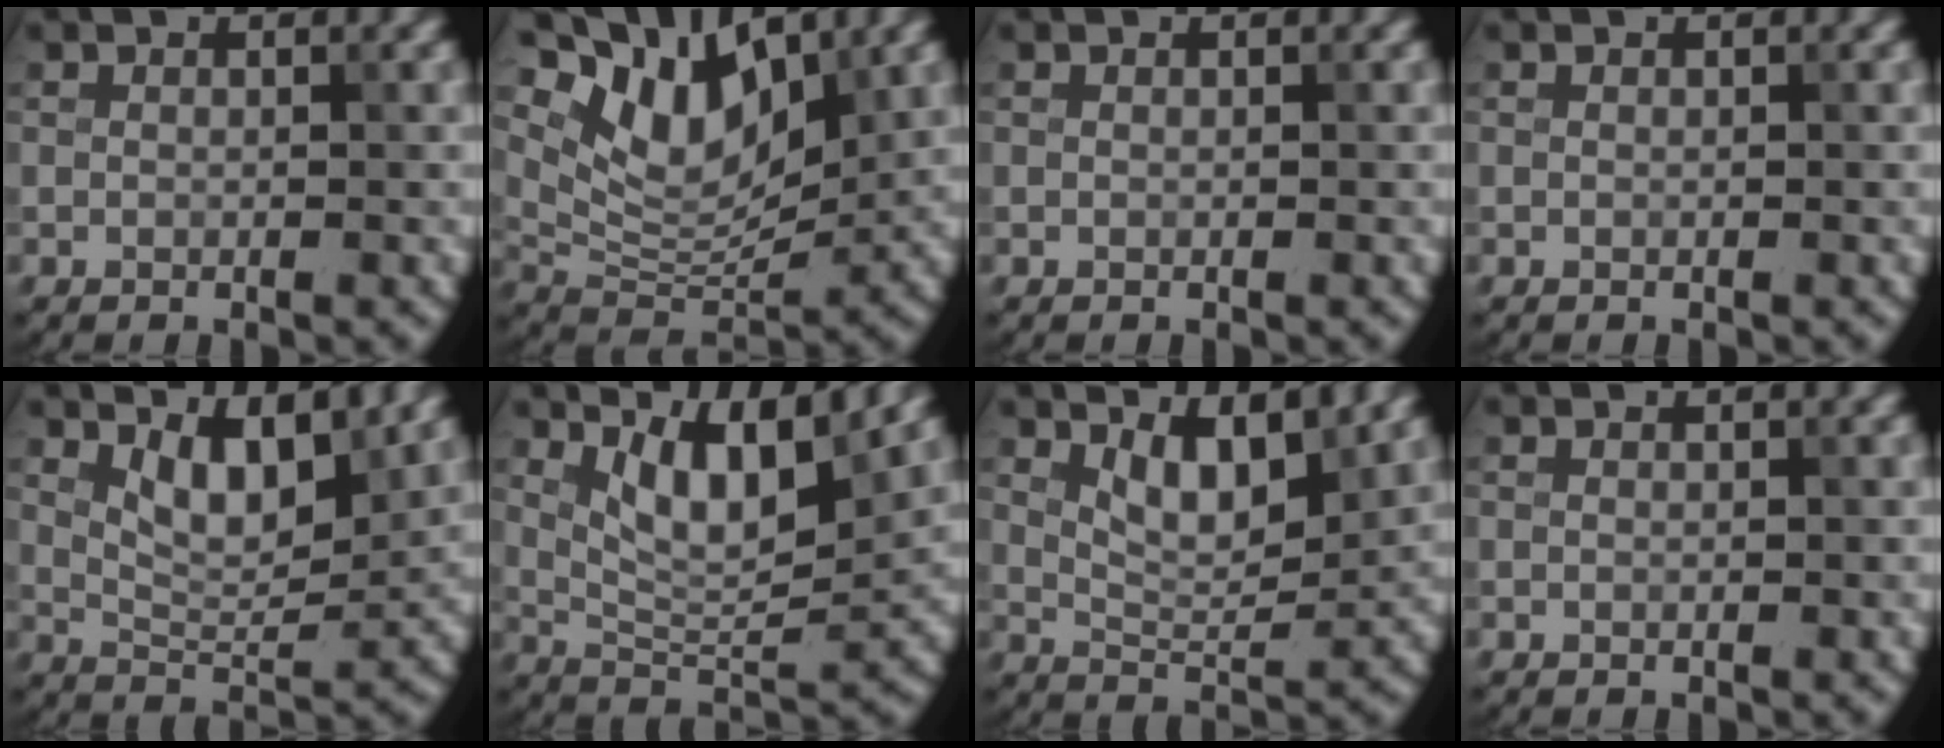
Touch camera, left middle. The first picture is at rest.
{"total": 8.2, "force": [5.0, 4.1, 5.2], "torque": [-0.098, -0.002, 0.085]}
{"total": 0.0}
{"total": 0.0}
{"total": 4.7, "force": [2.4, 1.9, 3.7], "torque": [-0.072, -0.010, 0.042]}
{"total": 6.4, "force": [3.1, 2.1, 5.2], "torque": [-0.095, -0.010, 0.057]}
{"total": 4.2, "force": [2.2, 1.6, 3.2], "torque": [-0.066, -0.009, 0.040]}
{"total": 0.0}